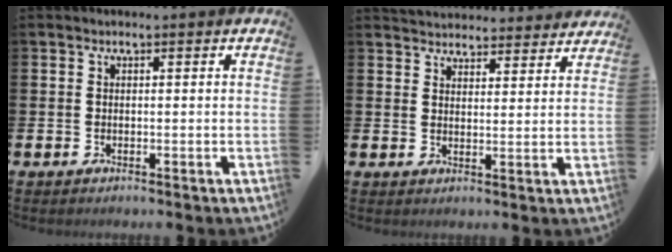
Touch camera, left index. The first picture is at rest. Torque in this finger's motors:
{"motor_torque": [1.11, -1.03, 0.39, 0.04]}